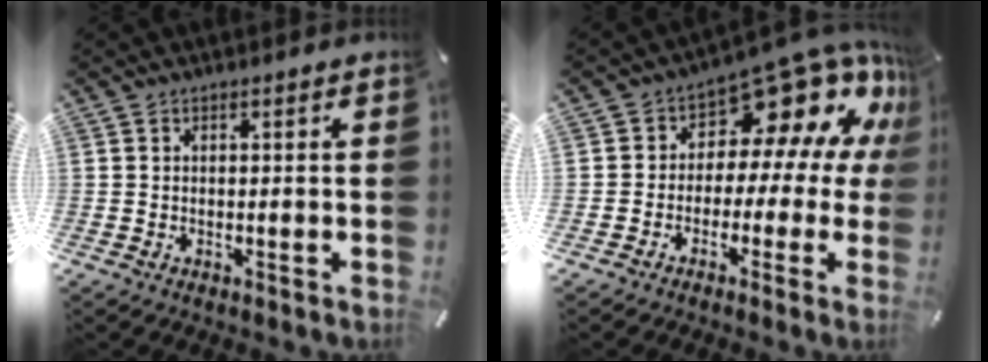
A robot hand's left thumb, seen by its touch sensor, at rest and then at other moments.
{"total": 13.9, "force": [8.0, 7.6, 8.5], "torque": [-0.130, -0.073, 0.134]}